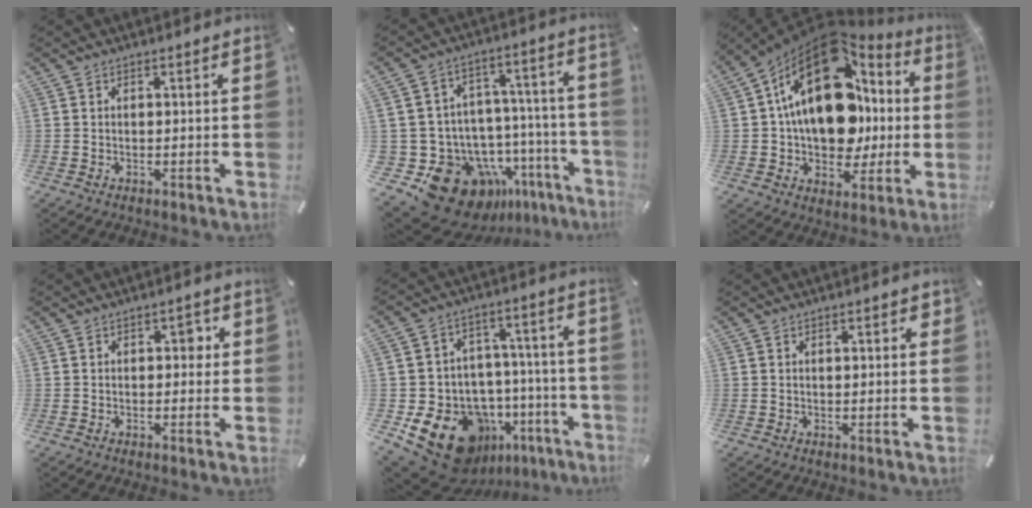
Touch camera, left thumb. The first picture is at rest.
{"total": 19.3, "force": [-11.6, 12.7, 8.6], "torque": [-0.146, 0.046, -0.166]}
{"total": 24.1, "force": [4.1, 16.2, 17.4], "torque": [-0.286, -0.026, 0.074]}
{"total": 2.7, "force": [0.2, 1.8, 1.9], "torque": [-0.008, -0.001, -0.007]}
{"total": 19.6, "force": [-10.3, 13.5, 9.7], "torque": [-0.160, 0.057, -0.143]}
{"total": 1.1, "force": [0.2, 0.6, 0.9], "torque": [-0.010, 0.002, 0.000]}